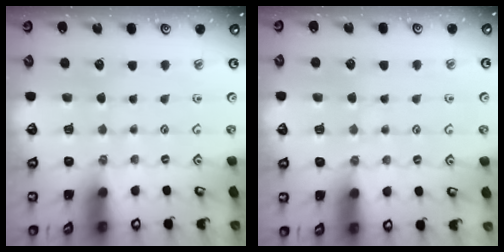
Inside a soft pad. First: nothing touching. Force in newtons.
{"total": 4.7, "press": 4.7, "slide": 0.5}